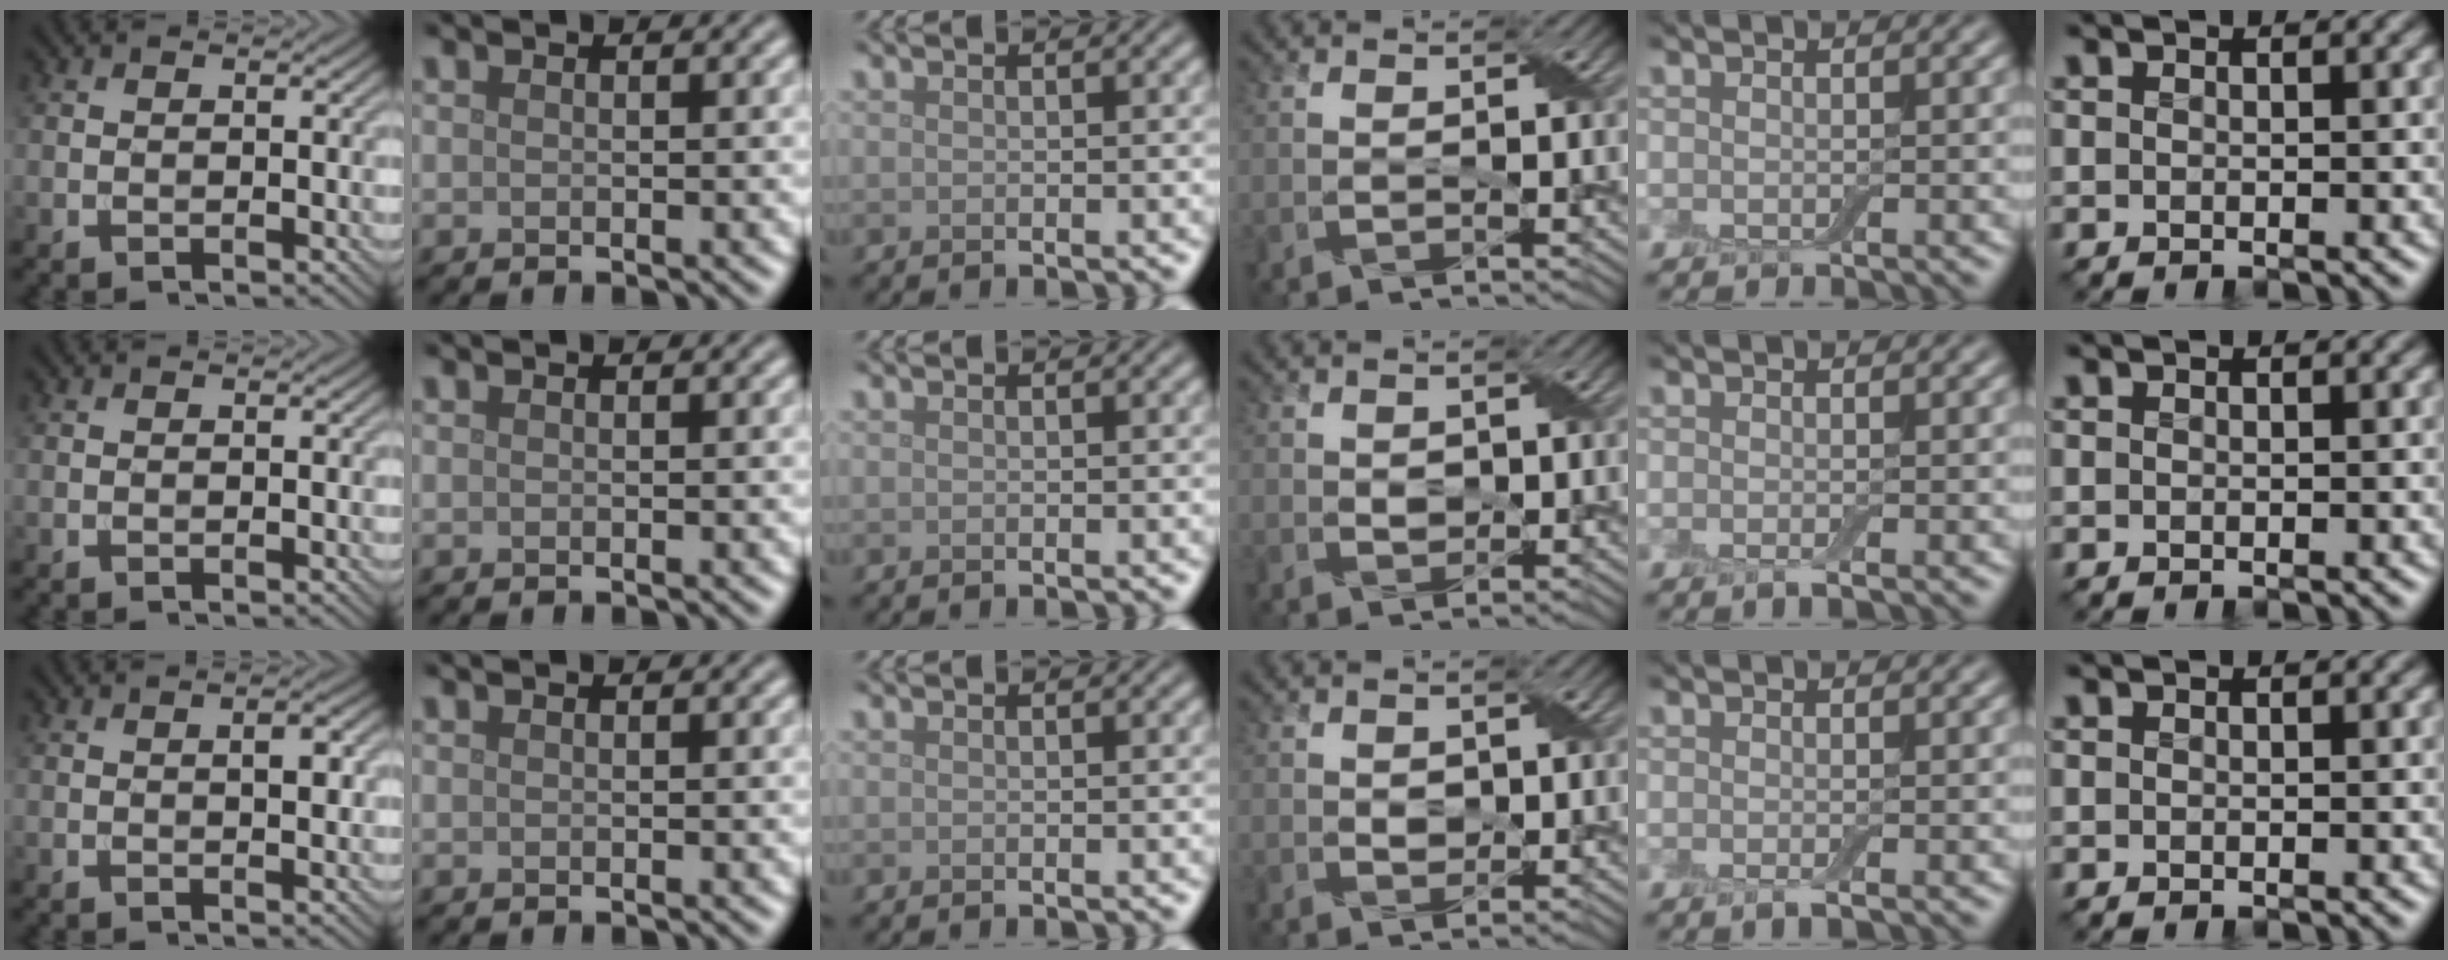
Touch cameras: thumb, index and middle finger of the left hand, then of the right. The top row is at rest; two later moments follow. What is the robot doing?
{"motion": "peel", "object": "small bumper sticker"}